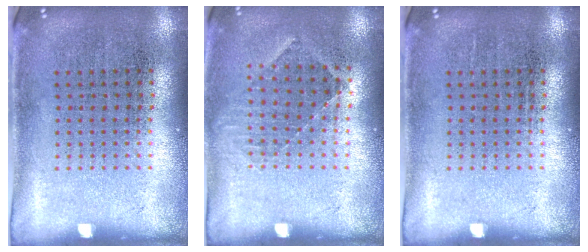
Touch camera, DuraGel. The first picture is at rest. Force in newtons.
{"total": 0.8, "press": 0.8, "slide": 0.3}
{"total": 0.0}